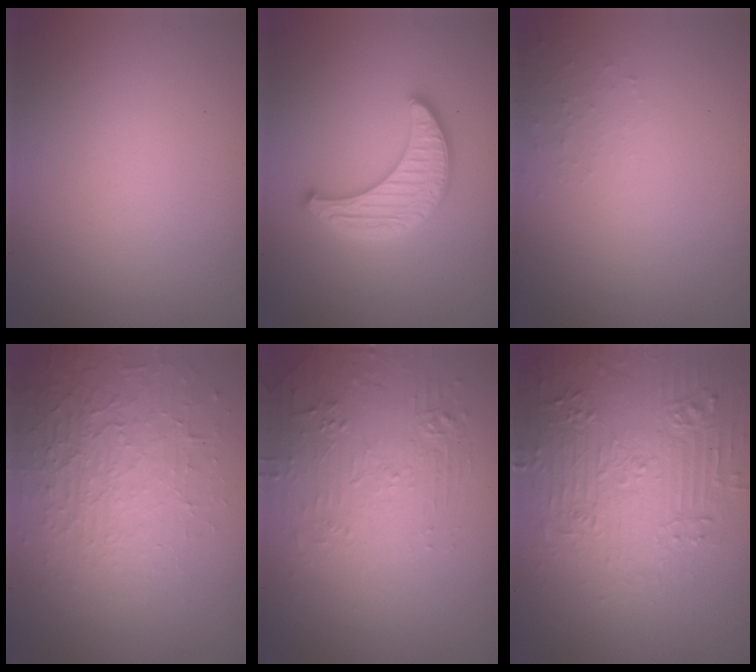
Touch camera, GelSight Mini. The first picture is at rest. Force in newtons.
{"total": 3.8, "press": 3.6, "slide": 1.0}
{"total": 1.1, "press": 1.0, "slide": 0.2}
{"total": 3.8, "press": 3.5, "slide": 1.3}
{"total": 2.1, "press": 1.5, "slide": 1.5}
{"total": 4.8, "press": 4.7, "slide": 1.1}